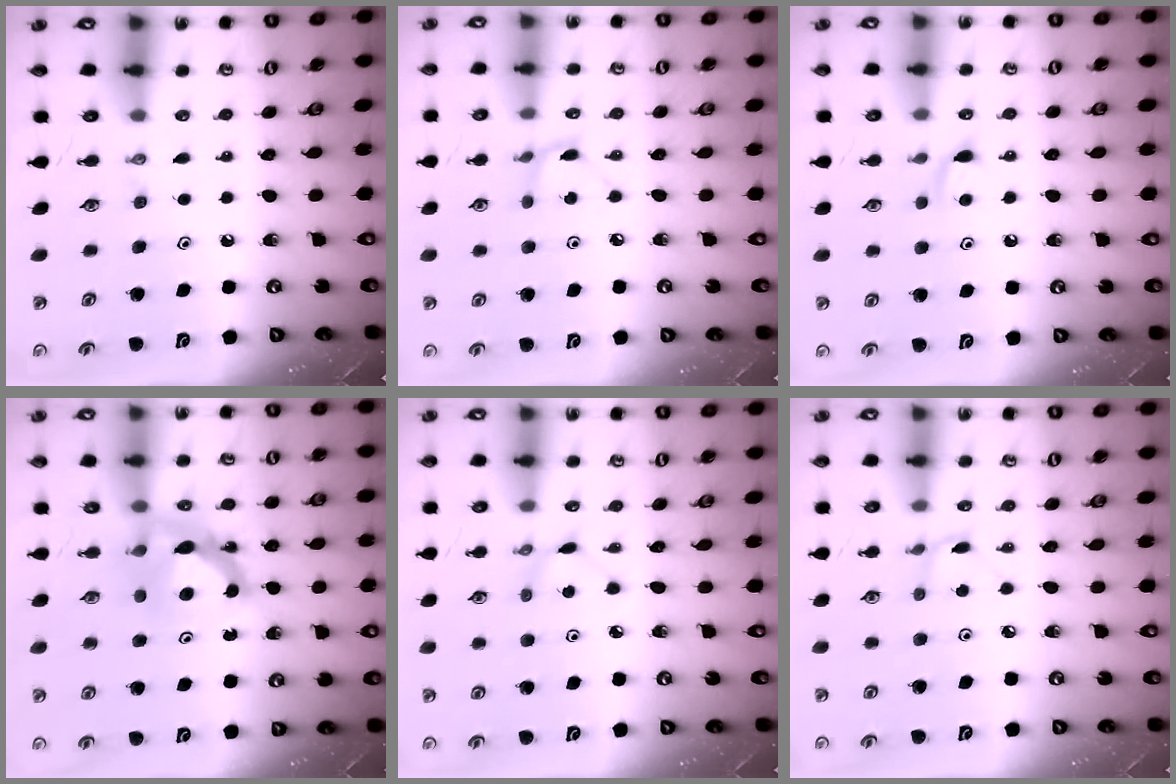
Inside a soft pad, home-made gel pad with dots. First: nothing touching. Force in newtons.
{"total": 3.0, "press": 3.0, "slide": 0.2}
{"total": 4.4, "press": 4.4, "slide": 0.7}
{"total": 7.2, "press": 7.2, "slide": 0.5}
{"total": 2.4, "press": 2.4, "slide": 0.3}
{"total": 2.0, "press": 2.0, "slide": 0.2}